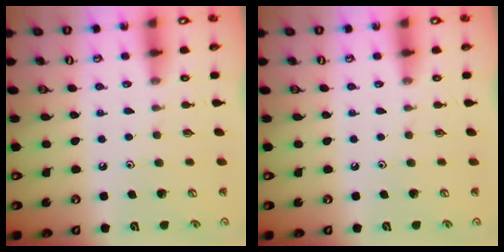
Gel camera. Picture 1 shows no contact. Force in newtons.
{"total": 0.0}